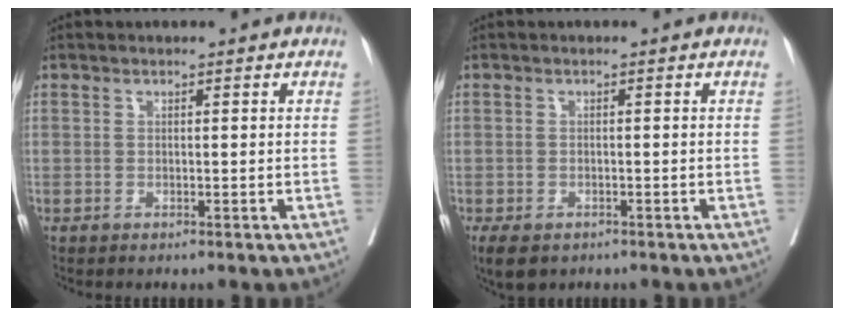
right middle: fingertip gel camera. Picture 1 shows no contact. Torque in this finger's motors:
{"motor_torque": [0.69, -0.65, 0.04, 0.03]}